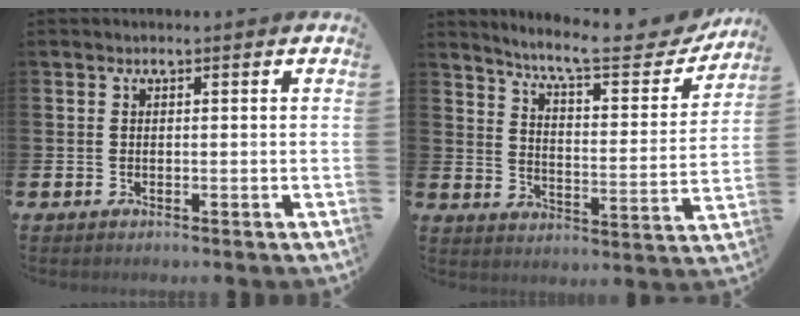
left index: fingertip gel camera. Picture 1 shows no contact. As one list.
[{"total": 8.5, "force": [7.7, 1.2, 3.5], "torque": [-0.087, -0.056, 0.127]}]